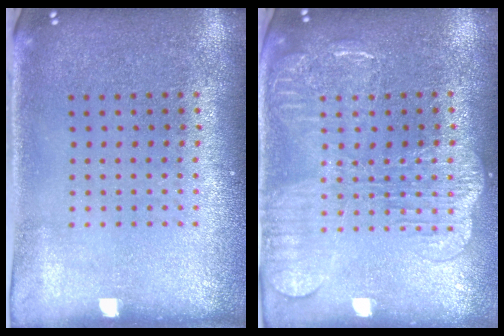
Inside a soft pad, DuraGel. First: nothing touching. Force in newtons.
{"total": 2.2, "press": 2.1, "slide": 0.4}